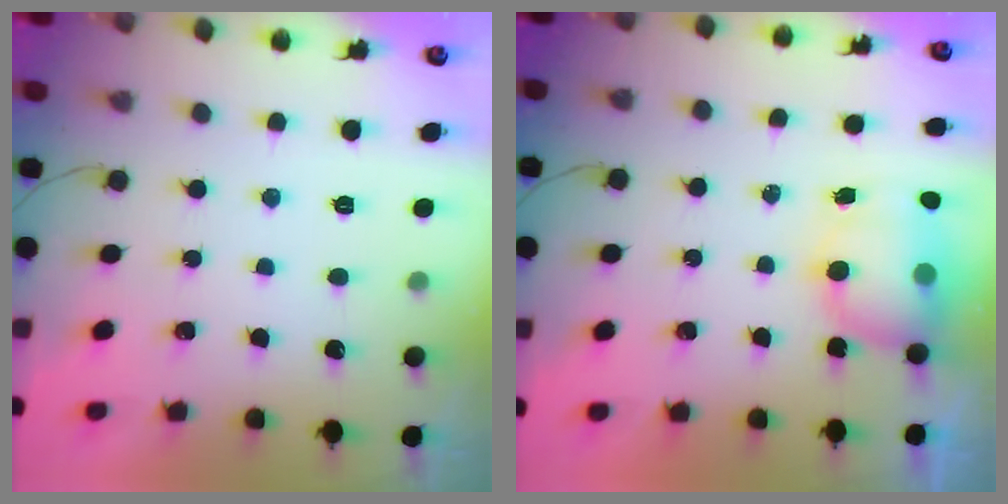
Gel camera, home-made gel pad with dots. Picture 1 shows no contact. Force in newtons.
{"total": 7.5, "press": 7.4, "slide": 1.6}